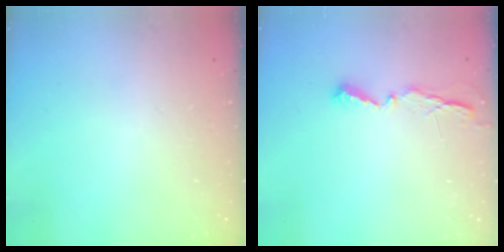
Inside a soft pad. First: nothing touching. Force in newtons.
{"total": 4.5, "press": 4.5, "slide": 0.4}